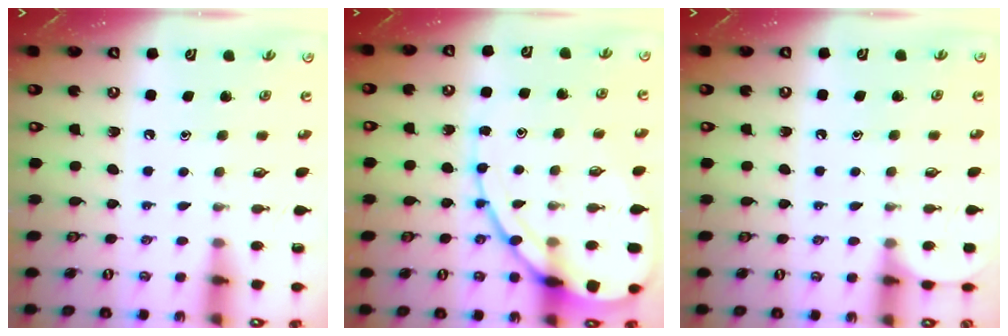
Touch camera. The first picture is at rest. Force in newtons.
{"total": 15.0, "press": 14.9, "slide": 1.2}
{"total": 3.7, "press": 3.6, "slide": 0.5}